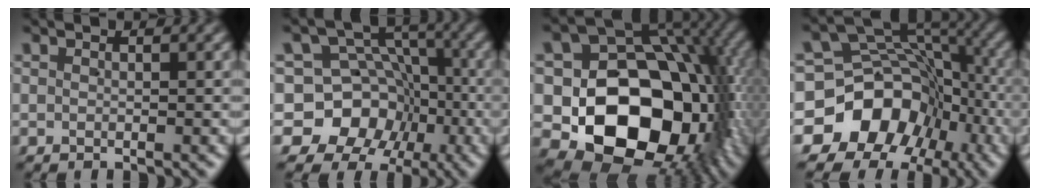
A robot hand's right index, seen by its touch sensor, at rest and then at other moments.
{"total": 17.2, "force": [-2.9, 15.8, 6.2], "torque": [-0.154, -0.064, -0.050]}
{"total": 26.9, "force": [-3.0, 19.6, 18.2], "torque": [-0.343, -0.083, -0.021]}
{"total": 18.4, "force": [-4.2, 15.5, 9.0], "torque": [-0.167, -0.045, -0.064]}